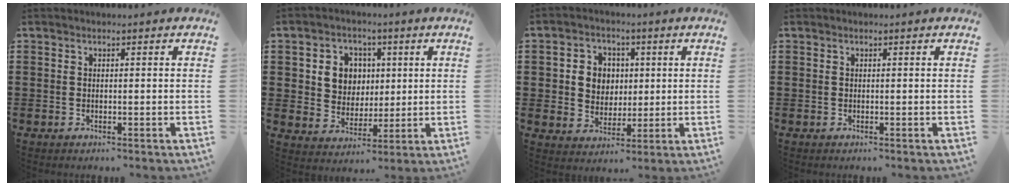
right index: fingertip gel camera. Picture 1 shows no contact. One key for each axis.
{"total": 6.3, "fx": 1.3, "fy": 5.8, "fz": 2.0, "tx": -0.060, "ty": 0.017, "tz": 0.021}
{"total": 5.7, "fx": 0.7, "fy": 5.3, "fz": 1.9, "tx": -0.052, "ty": 0.017, "tz": 0.010}
{"total": 0.0}